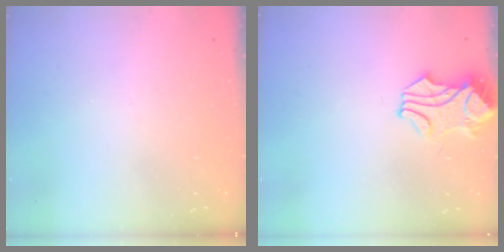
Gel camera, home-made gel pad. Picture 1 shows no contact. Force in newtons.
{"total": 1.9, "press": 1.7, "slide": 0.8}